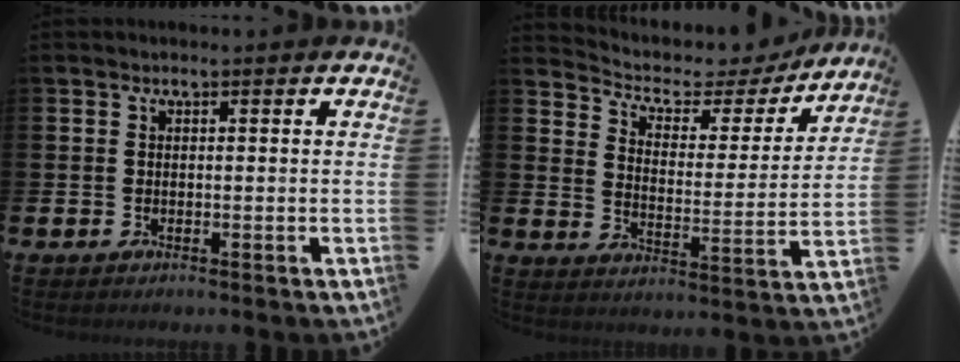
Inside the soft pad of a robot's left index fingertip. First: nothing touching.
{"total": 4.3, "force": [3.7, 2.1, 0.8], "torque": [-0.040, -0.037, 0.053]}